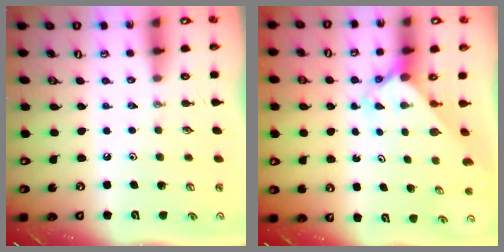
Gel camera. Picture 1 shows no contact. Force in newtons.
{"total": 2.4, "press": 2.4, "slide": 0.2}